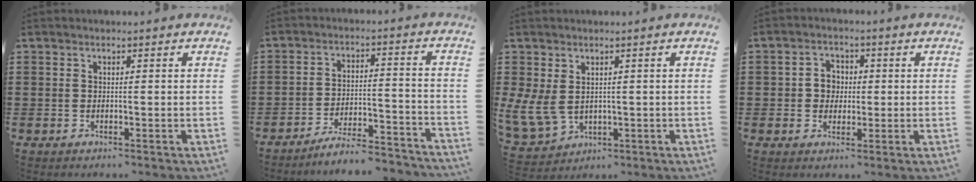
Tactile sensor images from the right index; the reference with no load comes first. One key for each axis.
{"total": 6.1, "fx": -5.8, "fy": 0.1, "fz": 1.9, "tx": -0.034, "ty": 0.000, "tz": -0.113}
{"total": 5.0, "fx": 1.0, "fy": 3.9, "fz": 3.1, "tx": -0.102, "ty": -0.005, "tz": 0.015}
{"total": 3.4, "fx": -0.2, "fy": 3.1, "fz": 1.4, "tx": -0.039, "ty": 0.010, "tz": -0.008}